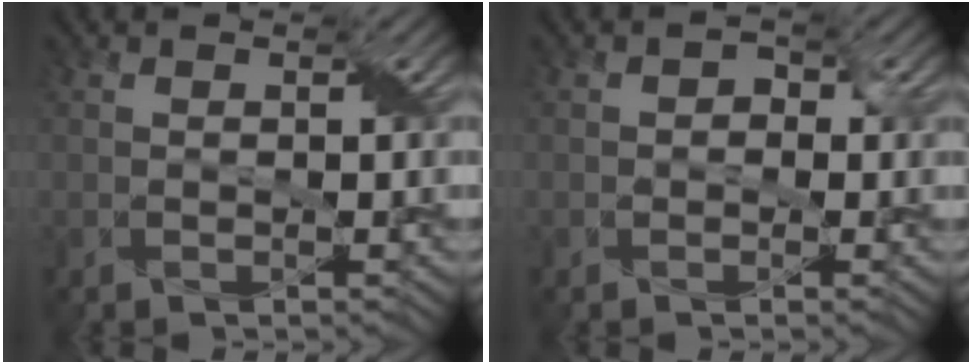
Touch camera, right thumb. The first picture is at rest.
{"total": 1.5, "force": [-0.3, 1.3, 0.6], "torque": [-0.009, 0.000, -0.008]}